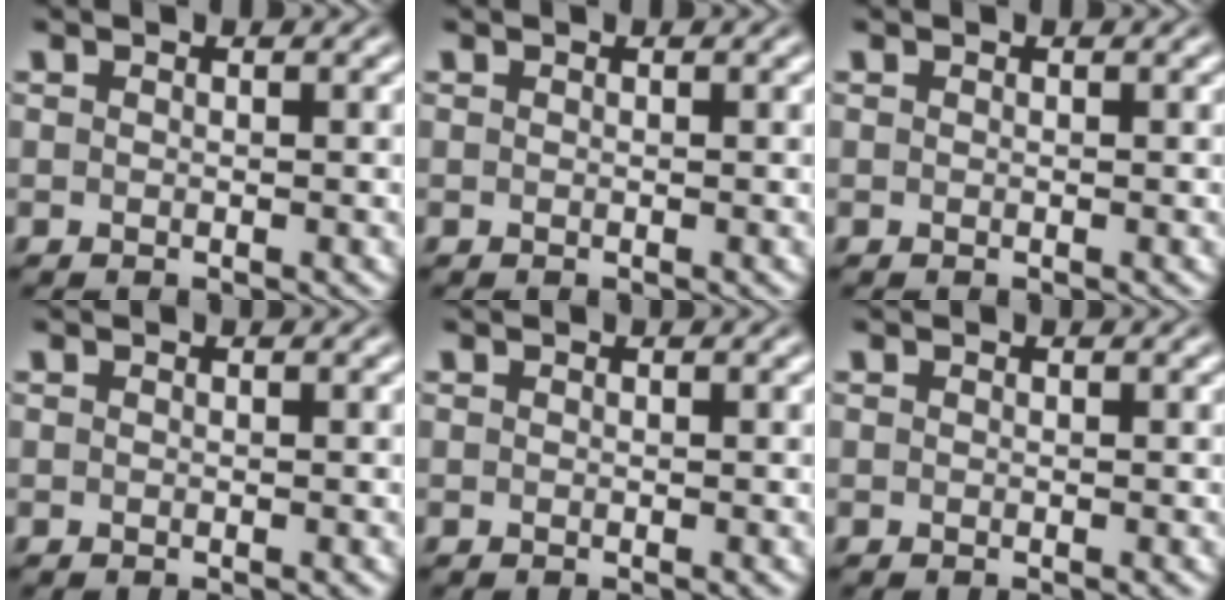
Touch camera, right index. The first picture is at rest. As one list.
[{"total": 0.0}, {"total": 0.0}, {"total": 0.0}, {"total": 0.0}, {"total": 0.0}]